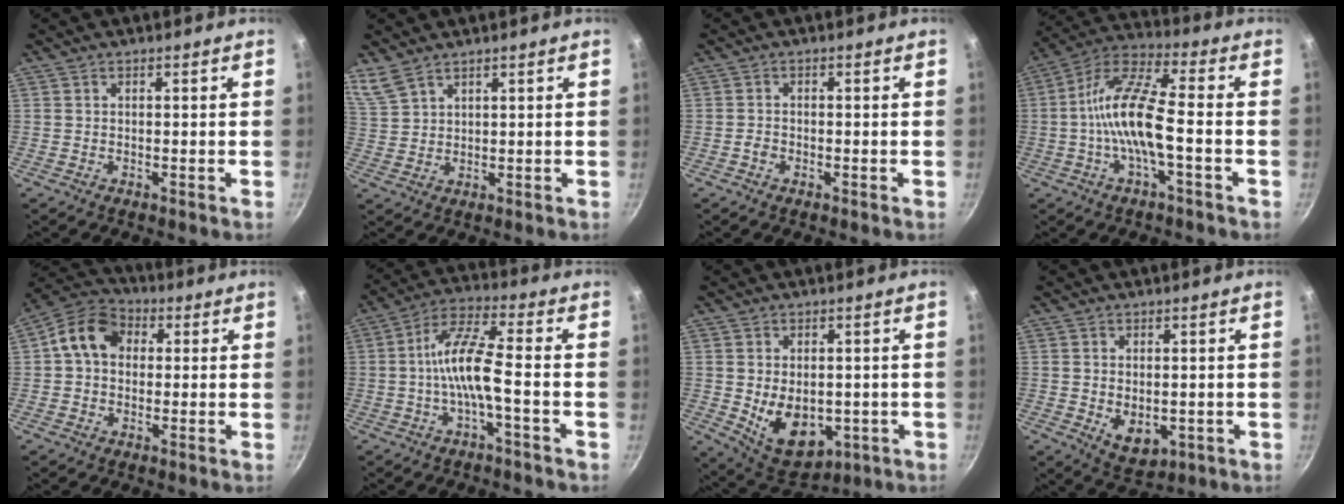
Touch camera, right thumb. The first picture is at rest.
{"total": 4.9, "force": [4.1, 1.9, 1.9], "torque": [-0.035, -0.013, 0.093]}
{"total": 1.4, "force": [-0.8, 0.9, 0.7], "torque": [-0.019, 0.005, -0.019]}
{"total": 13.4, "force": [-2.3, 4.0, 12.6], "torque": [-0.246, 0.037, -0.060]}
{"total": 9.8, "force": [1.5, 7.7, 5.8], "torque": [-0.071, 0.023, 0.005]}
{"total": 9.5, "force": [-2.2, 2.2, 9.0], "torque": [-0.185, 0.034, -0.049]}
{"total": 11.8, "force": [-1.4, 8.1, 8.5], "torque": [-0.102, -0.016, 0.004]}
{"total": 6.5, "force": [-0.6, 4.4, 4.8], "torque": [-0.066, -0.013, 0.004]}